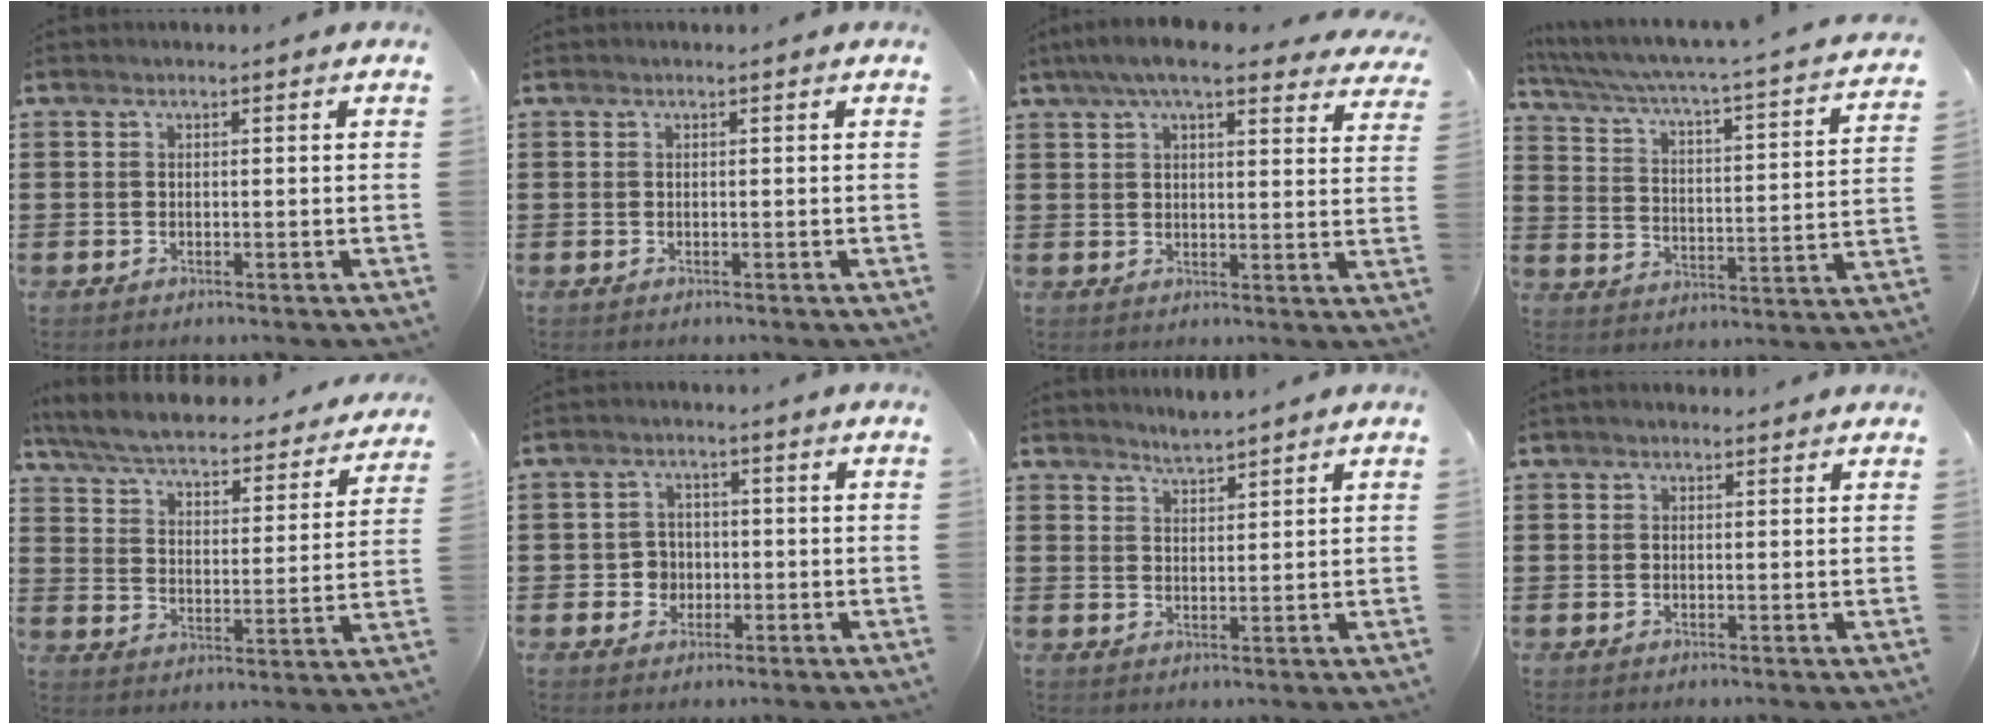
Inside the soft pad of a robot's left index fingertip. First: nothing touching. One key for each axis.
{"total": 0.0}
{"total": 7.7, "fx": 6.2, "fy": 1.1, "fz": 4.3, "tx": -0.093, "ty": -0.013, "tz": 0.111}
{"total": 3.0, "fx": 2.3, "fy": -0.2, "fz": 1.9, "tx": -0.054, "ty": -0.038, "tz": 0.024}
{"total": 5.1, "fx": 4.7, "fy": 0.4, "fz": 2.1, "tx": -0.063, "ty": -0.036, "tz": 0.075}
{"total": 3.3, "fx": -0.7, "fy": 3.0, "fz": 1.2, "tx": -0.033, "ty": 0.004, "tz": -0.017}
{"total": 2.6, "fx": 2.6, "fy": -0.2, "fz": 0.0, "tx": -0.007, "ty": -0.005, "tz": 0.050}
{"total": 1.1, "fx": 1.0, "fy": 0.2, "fz": 0.3, "tx": -0.006, "ty": 0.001, "tz": 0.020}